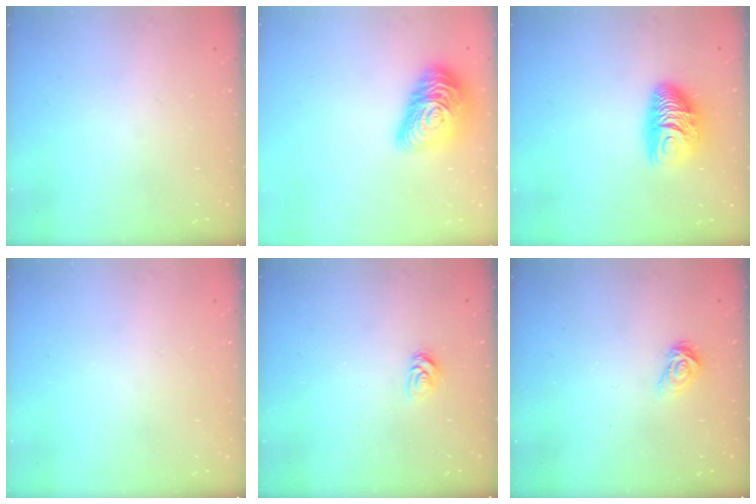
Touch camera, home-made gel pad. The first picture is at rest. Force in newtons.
{"total": 18.1, "press": 18.0, "slide": 0.9}
{"total": 10.0, "press": 10.0, "slide": 0.4}
{"total": 0.0}
{"total": 3.2, "press": 3.2, "slide": 0.5}
{"total": 3.9, "press": 3.9, "slide": 0.4}